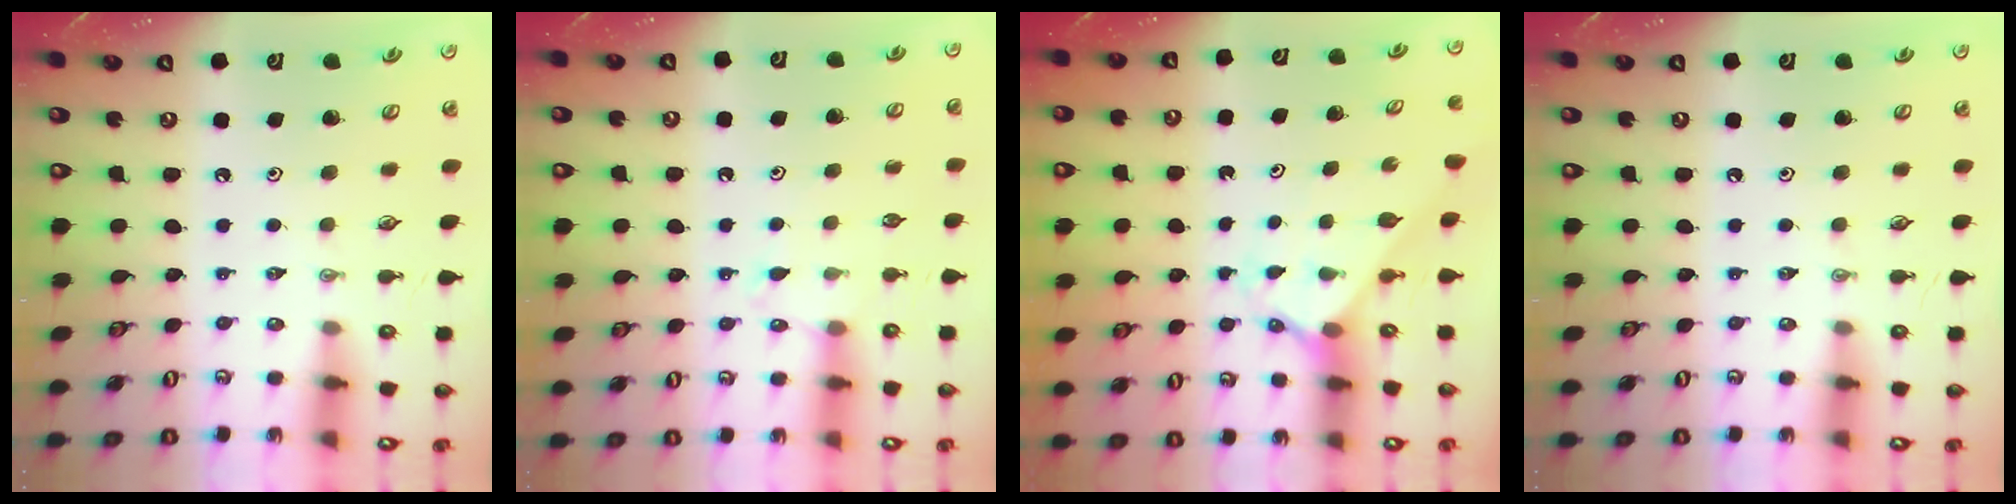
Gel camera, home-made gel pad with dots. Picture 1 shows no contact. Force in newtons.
{"total": 5.5, "press": 5.5, "slide": 0.5}
{"total": 2.3, "press": 2.3, "slide": 0.2}
{"total": 0.0}